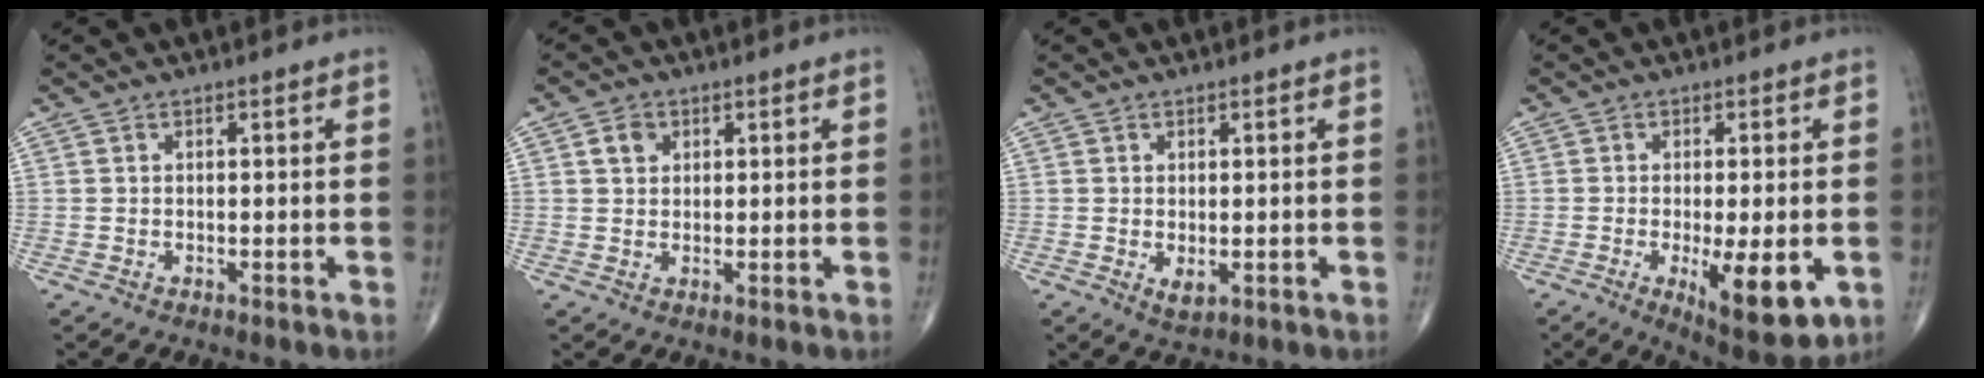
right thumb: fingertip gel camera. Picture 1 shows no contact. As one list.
[{"total": 2.9, "force": [1.1, 2.3, 1.4], "torque": [-0.015, -0.001, 0.019]}, {"total": 2.2, "force": [-0.3, 1.1, 1.9], "torque": [-0.028, -0.006, 0.000]}, {"total": 11.2, "force": [-3.0, 3.4, 10.2], "torque": [-0.146, -0.022, -0.037]}]